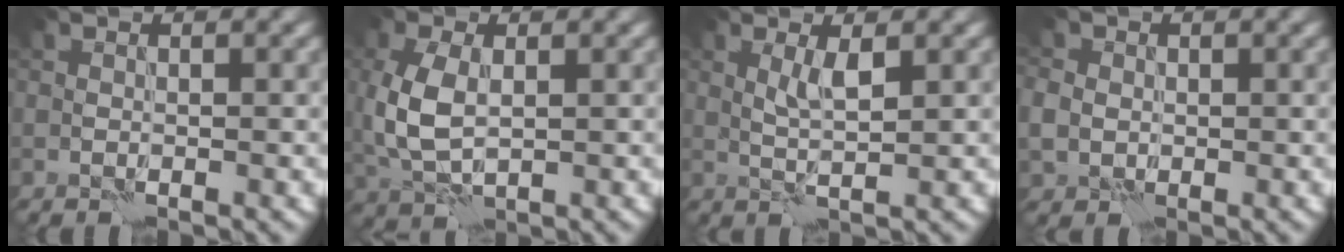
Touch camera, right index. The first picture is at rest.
{"total": 5.2, "force": [0.2, 3.1, 4.2], "torque": [-0.112, 0.004, 0.008]}
{"total": 2.0, "force": [1.0, 0.0, 1.7], "torque": [-0.036, 0.001, 0.018]}
{"total": 3.3, "force": [0.0, 3.0, 1.4], "torque": [-0.026, 0.010, -0.008]}